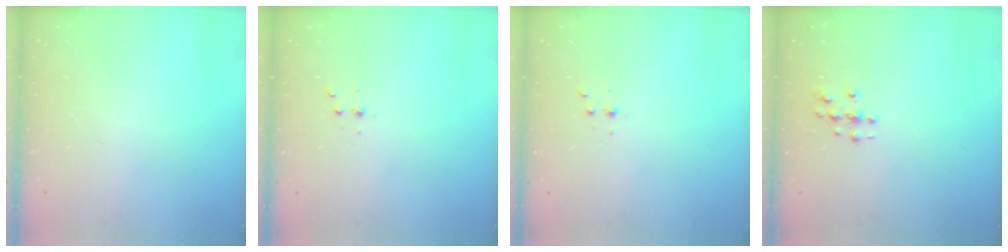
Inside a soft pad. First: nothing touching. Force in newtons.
{"total": 2.3, "press": 2.3, "slide": 0.3}
{"total": 2.3, "press": 2.3, "slide": 0.3}
{"total": 3.1, "press": 3.1, "slide": 0.2}